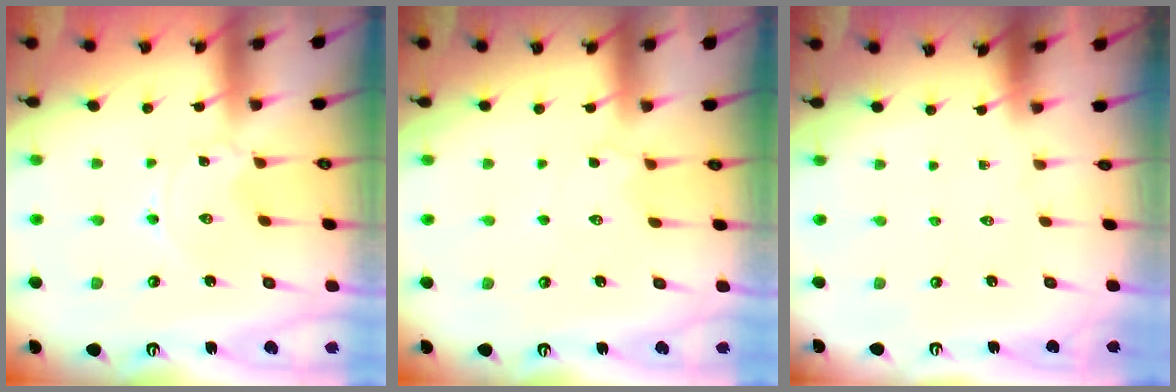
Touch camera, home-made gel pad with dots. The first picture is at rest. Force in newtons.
{"total": 4.2, "press": 4.2, "slide": 0.6}
{"total": 0.0}